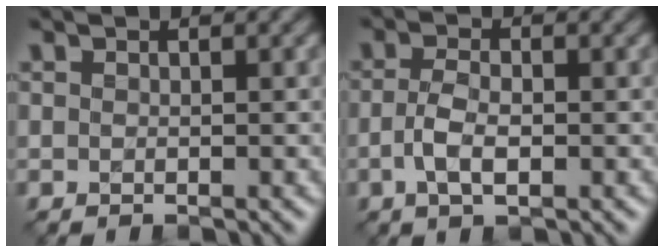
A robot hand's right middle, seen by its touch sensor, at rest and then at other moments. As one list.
[{"total": 3.0, "force": [-0.7, 1.3, 2.5], "torque": [-0.055, -0.003, -0.015]}]